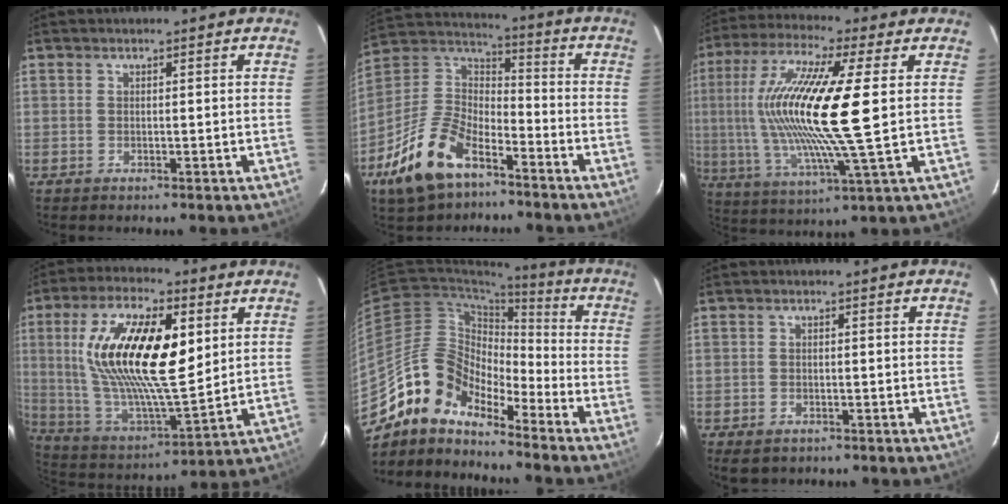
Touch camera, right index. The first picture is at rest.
{"total": 17.0, "force": [-10.4, 8.4, 10.5], "torque": [-0.232, 0.004, -0.196]}
{"total": 19.4, "force": [2.1, 2.2, 19.2], "torque": [-0.363, -0.001, 0.036]}
{"total": 22.4, "force": [5.6, 8.1, 20.1], "torque": [-0.388, 0.004, 0.108]}
{"total": 14.4, "force": [-11.9, 5.9, 5.4], "torque": [-0.093, 0.014, -0.240]}
{"total": 3.6, "force": [-2.4, 2.3, 1.4], "torque": [-0.035, -0.008, -0.037]}